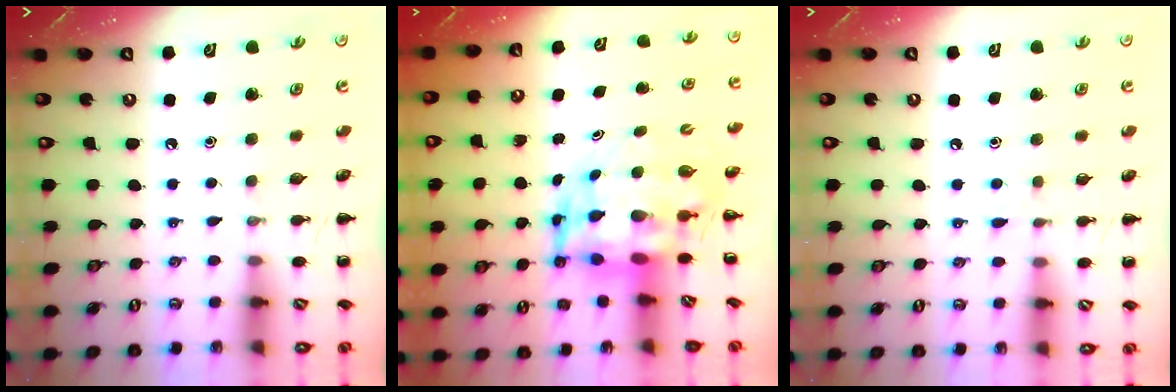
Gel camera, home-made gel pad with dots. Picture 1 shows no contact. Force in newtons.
{"total": 5.3, "press": 5.0, "slide": 1.8}
{"total": 3.9, "press": 3.6, "slide": 1.5}